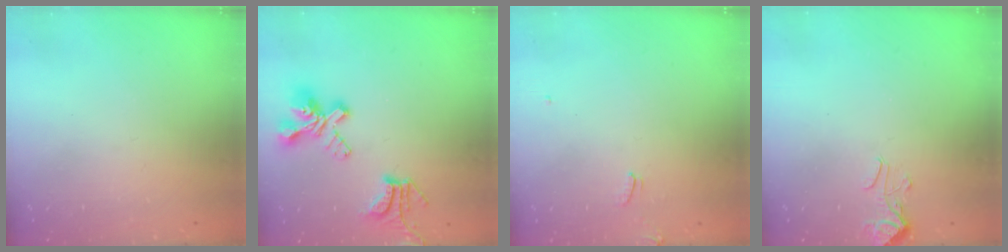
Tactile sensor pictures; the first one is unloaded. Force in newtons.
{"total": 8.0, "press": 7.9, "slide": 1.2}
{"total": 0.5, "press": 0.1, "slide": 0.5}
{"total": 2.1, "press": 2.1, "slide": 0.5}